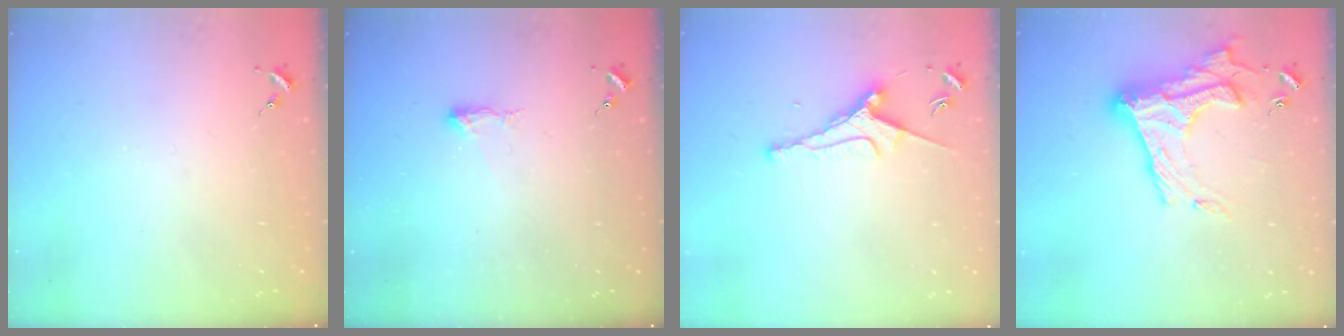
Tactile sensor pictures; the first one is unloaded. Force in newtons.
{"total": 4.5, "press": 4.4, "slide": 0.8}
{"total": 8.3, "press": 8.2, "slide": 1.7}
{"total": 21.3, "press": 21.2, "slide": 1.7}